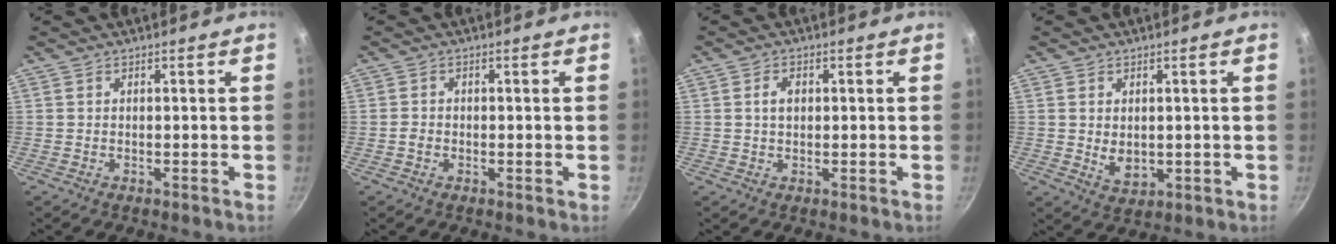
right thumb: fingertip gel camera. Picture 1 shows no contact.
{"total": 1.3, "force": [-0.4, 1.0, 0.7], "torque": [-0.011, 0.004, -0.009]}
{"total": 2.3, "force": [0.3, 1.6, 1.6], "torque": [-0.022, 0.004, 0.005]}
{"total": 4.6, "force": [0.4, 3.2, 3.2], "torque": [-0.049, -0.011, 0.015]}